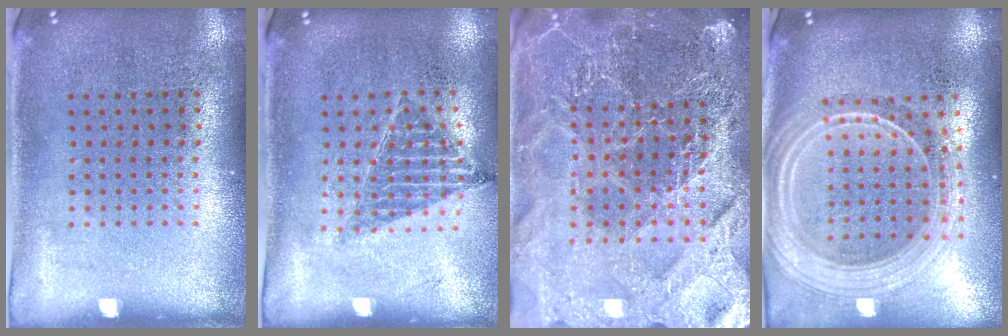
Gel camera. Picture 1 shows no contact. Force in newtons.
{"total": 0.9, "press": 0.9, "slide": 0.0}
{"total": 5.6, "press": 5.0, "slide": 2.5}
{"total": 2.5, "press": 2.2, "slide": 1.3}